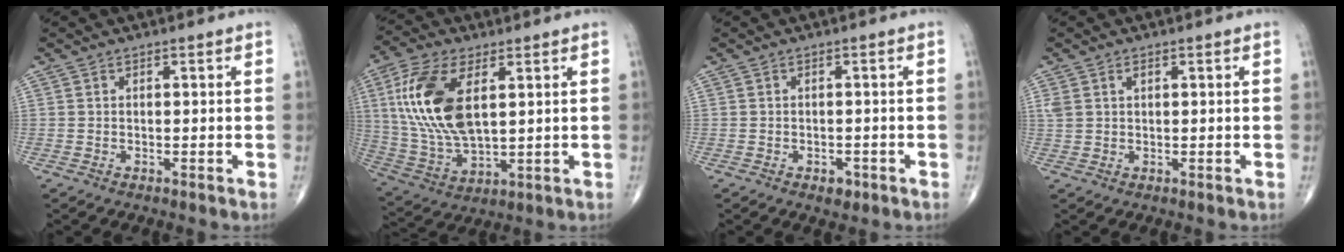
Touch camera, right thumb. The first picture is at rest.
{"total": 17.2, "force": [4.4, 8.5, 14.4], "torque": [-0.302, -0.011, 0.089]}
{"total": 2.1, "force": [-1.1, 1.3, 1.2], "torque": [-0.010, 0.003, -0.012]}
{"total": 2.3, "force": [1.0, 1.4, 1.6], "torque": [-0.038, 0.010, 0.027]}